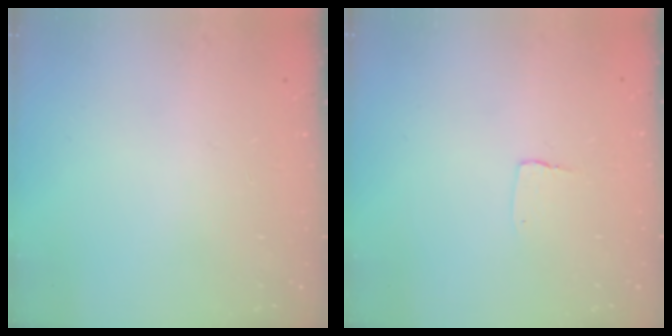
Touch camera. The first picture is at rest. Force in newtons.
{"total": 2.7, "press": 2.7, "slide": 0.2}